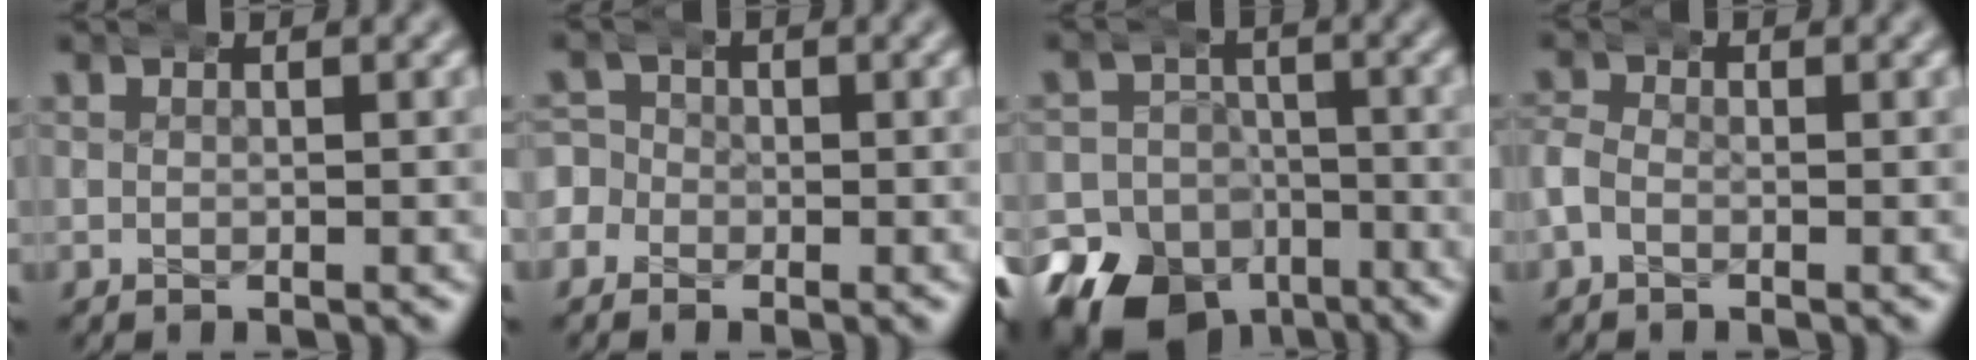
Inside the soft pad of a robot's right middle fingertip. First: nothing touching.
{"total": 4.4, "force": [-0.8, 4.3, 0.6], "torque": [-0.005, 0.006, -0.030]}
{"total": 16.4, "force": [-9.6, 12.4, 5.0], "torque": [-0.080, -0.066, -0.152]}
{"total": 1.7, "force": [-0.8, 1.5, 0.5], "torque": [-0.025, 0.003, -0.018]}